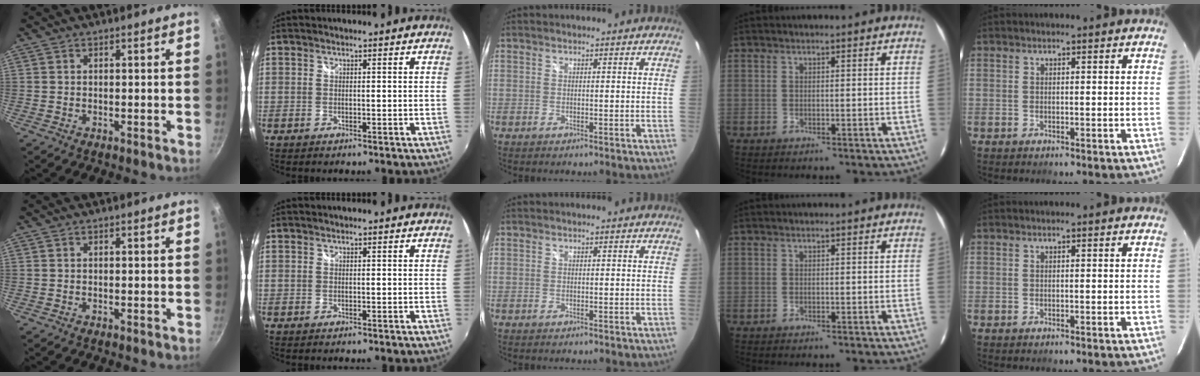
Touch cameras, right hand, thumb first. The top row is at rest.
{}